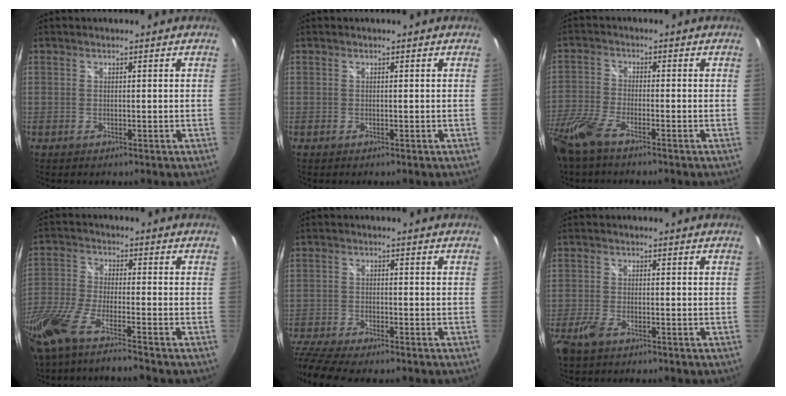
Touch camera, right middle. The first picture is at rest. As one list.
[{"total": 0.0}, {"total": 9.6, "force": [-7.0, 2.7, 6.0], "torque": [-0.153, -0.025, -0.146]}, {"total": 12.7, "force": [-9.9, 1.0, 7.8], "torque": [-0.177, -0.041, -0.188]}, {"total": 9.9, "force": [-8.6, 1.5, 4.8], "torque": [-0.137, -0.033, -0.156]}, {"total": 3.8, "force": [-2.5, 1.5, 2.4], "torque": [-0.066, -0.007, -0.049]}]